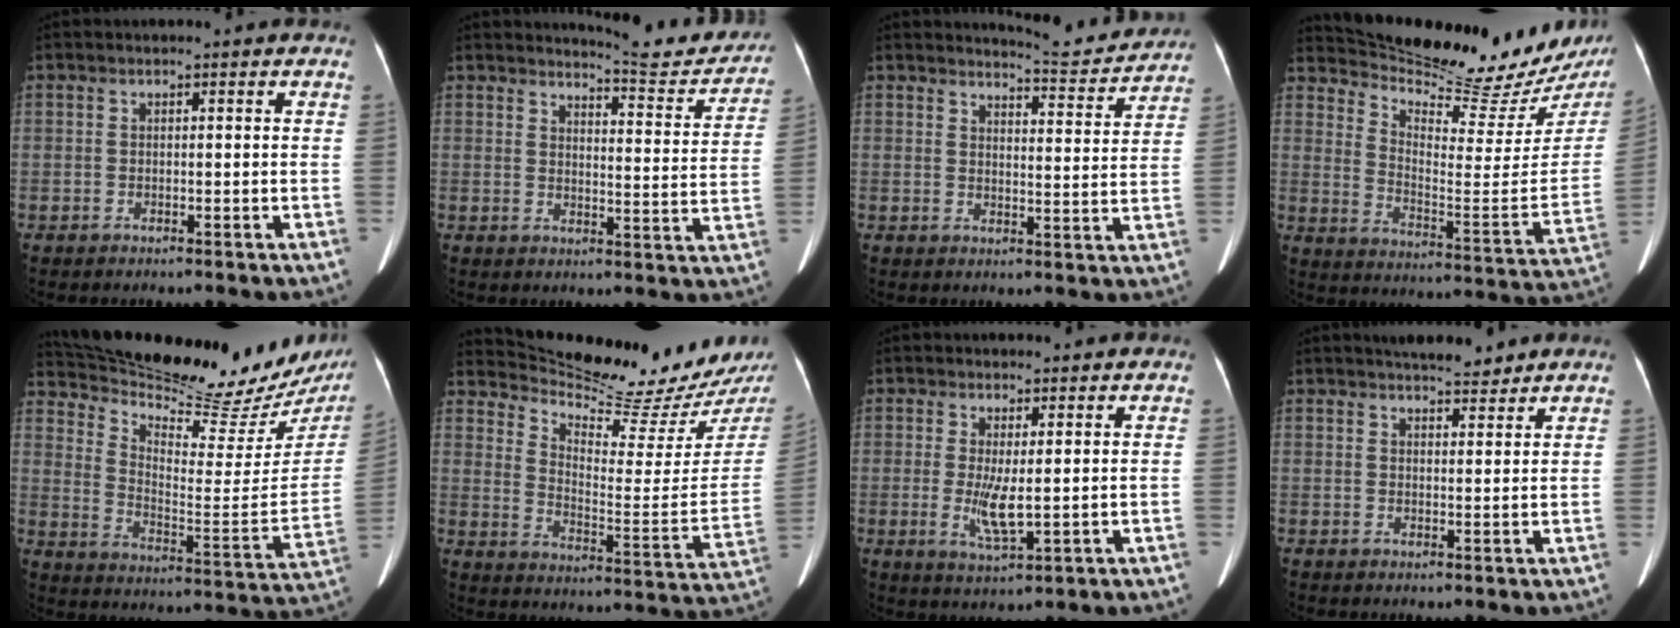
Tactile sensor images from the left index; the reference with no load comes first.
{"total": 10.7, "force": [10.5, 0.9, 1.7], "torque": [-0.014, -0.039, 0.120]}
{"total": 8.0, "force": [8.0, 0.2, 0.4], "torque": [-0.009, -0.018, 0.098]}
{"total": 25.3, "force": [23.1, 3.1, 9.9], "torque": [-0.162, -0.090, 0.311]}
{"total": 29.3, "force": [26.4, 4.5, 11.8], "torque": [-0.199, -0.093, 0.355]}
{"total": 20.7, "force": [19.6, 0.1, 6.9], "torque": [-0.116, -0.098, 0.273]}
{"total": 4.6, "force": [0.1, 0.9, 4.5], "torque": [-0.090, -0.014, 0.007]}
{"total": 5.4, "force": [4.8, 1.3, 2.1], "torque": [-0.028, 0.009, 0.068]}